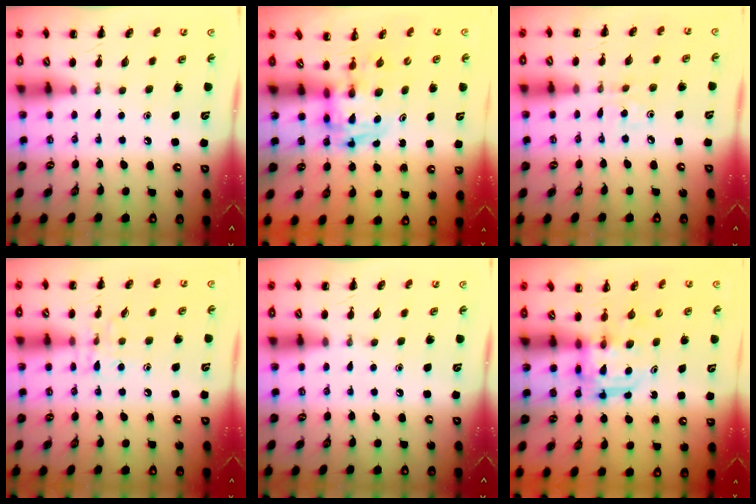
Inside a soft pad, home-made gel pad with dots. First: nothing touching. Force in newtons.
{"total": 2.9, "press": 2.8, "slide": 0.5}
{"total": 3.0, "press": 2.8, "slide": 1.1}
{"total": 6.9, "press": 6.7, "slide": 1.4}
{"total": 0.0}
{"total": 3.1, "press": 3.1, "slide": 0.2}